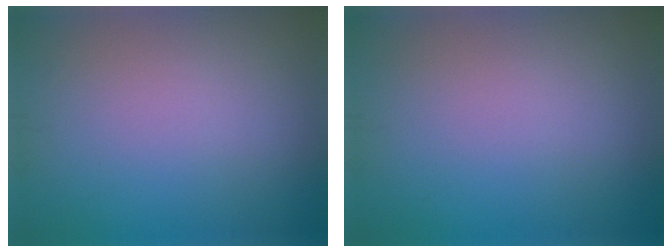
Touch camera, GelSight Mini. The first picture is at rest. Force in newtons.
{"total": 0.0}